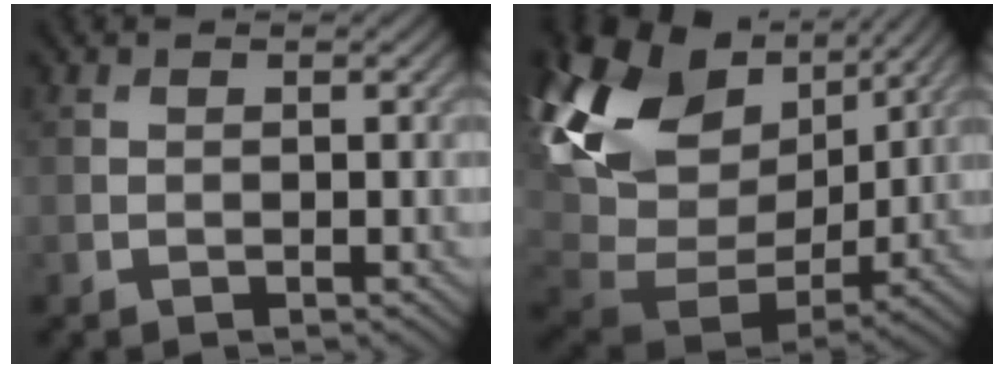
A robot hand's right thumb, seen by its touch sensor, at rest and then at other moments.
{"total": 17.1, "force": [6.8, 11.3, 11.0], "torque": [-0.282, 0.016, 0.139]}